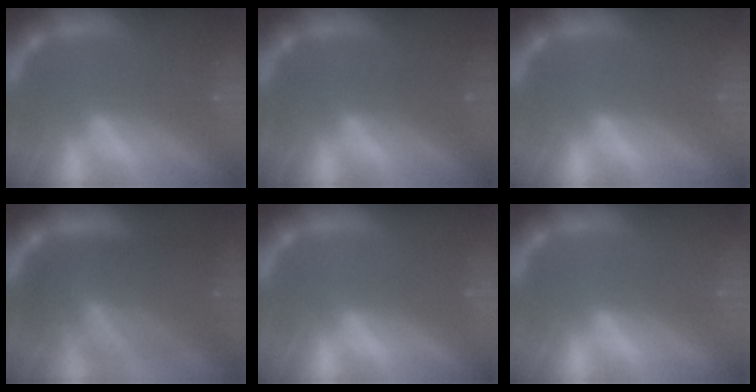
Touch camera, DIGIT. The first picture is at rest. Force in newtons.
{"total": 1.5}
{"total": 0.0}
{"total": 10.0}
{"total": 1.0}
{"total": 0.0}